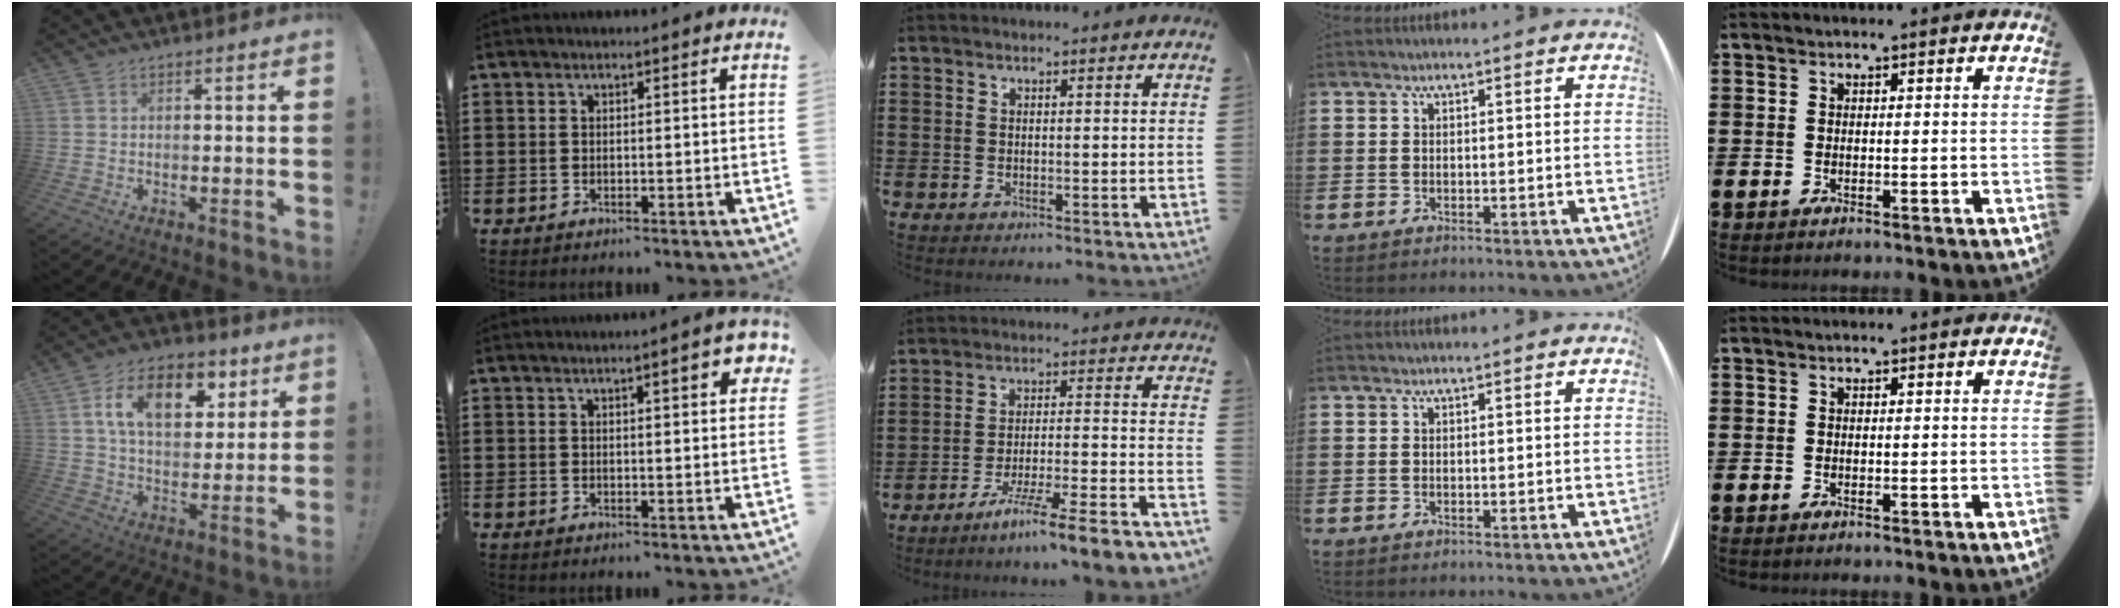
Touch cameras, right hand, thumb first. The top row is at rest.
{"thumb": {"total": 15.9, "force": [6.4, 9.5, 10.9], "torque": [-0.161, -0.015, 0.111]}, "index": {"total": 3.4, "force": [1.4, 0.7, 3.0], "torque": [-0.045, -0.001, 0.019]}, "middle": {"total": 8.2, "force": [-7.1, -1.3, 3.8], "torque": [-0.061, -0.013, -0.140]}}